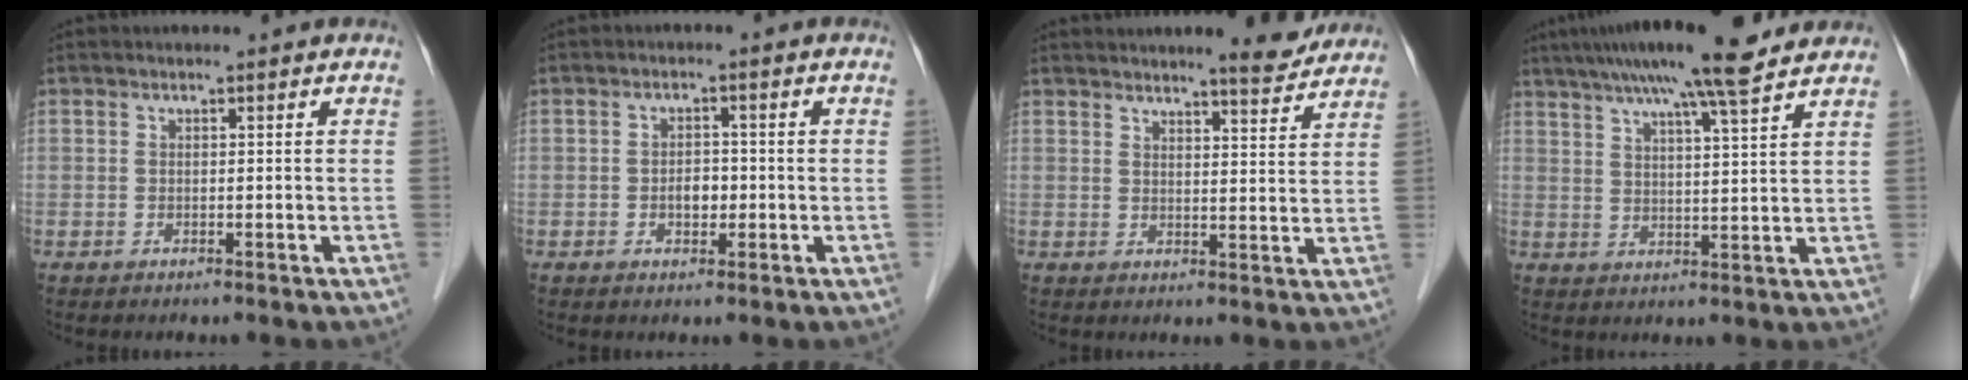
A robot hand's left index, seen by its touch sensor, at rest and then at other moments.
{"total": 2.5, "force": [-0.7, 1.6, 1.8], "torque": [-0.026, 0.007, -0.010]}
{"total": 6.2, "force": [5.8, 0.6, 2.2], "torque": [-0.034, -0.007, 0.068]}
{"total": 13.8, "force": [10.8, 0.3, 8.5], "torque": [-0.141, 0.029, 0.152]}